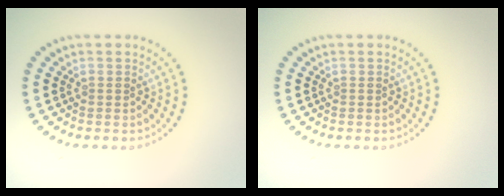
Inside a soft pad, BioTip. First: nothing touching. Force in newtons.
{"total": 0.0}